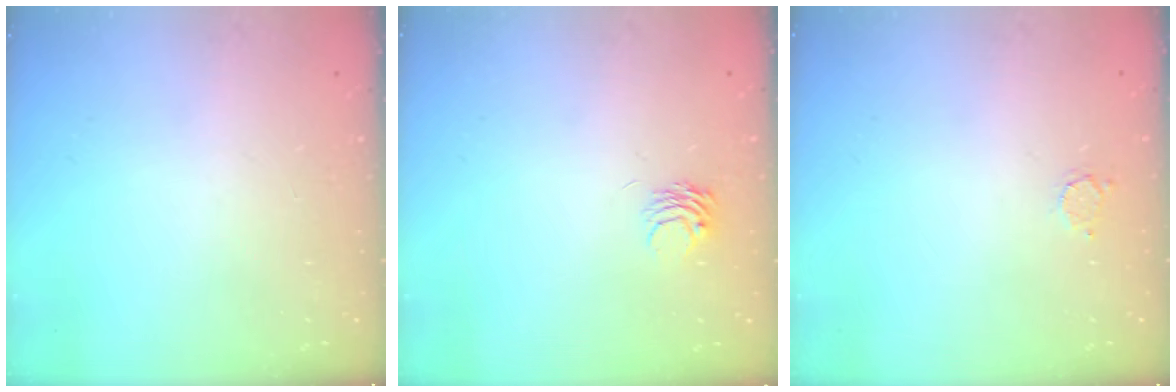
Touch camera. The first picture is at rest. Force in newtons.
{"total": 3.2, "press": 3.2, "slide": 0.1}
{"total": 2.2, "press": 2.2, "slide": 0.2}